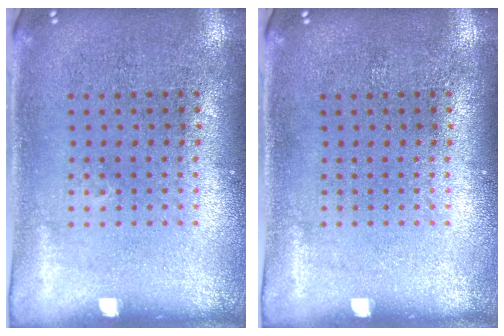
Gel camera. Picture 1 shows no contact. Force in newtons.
{"total": 0.0}